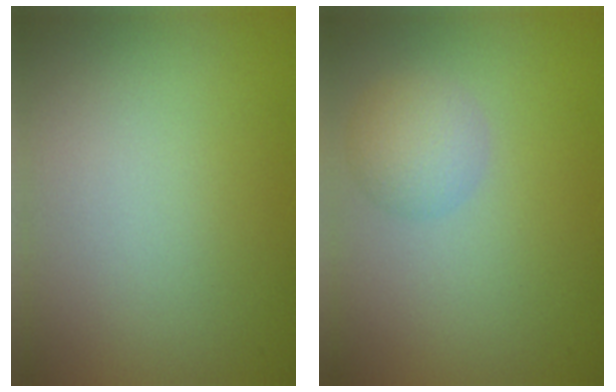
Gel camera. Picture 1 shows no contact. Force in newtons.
{"total": 2.6, "press": 2.6, "slide": 0.0}